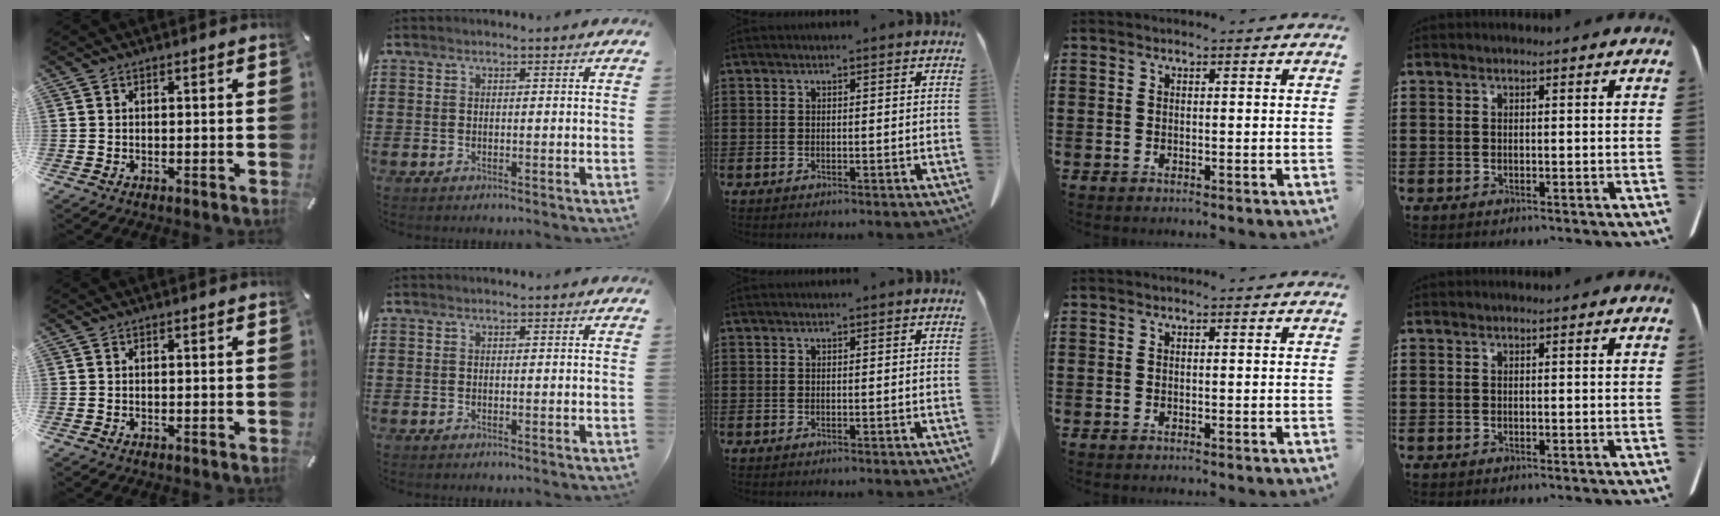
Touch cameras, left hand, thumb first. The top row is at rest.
{}